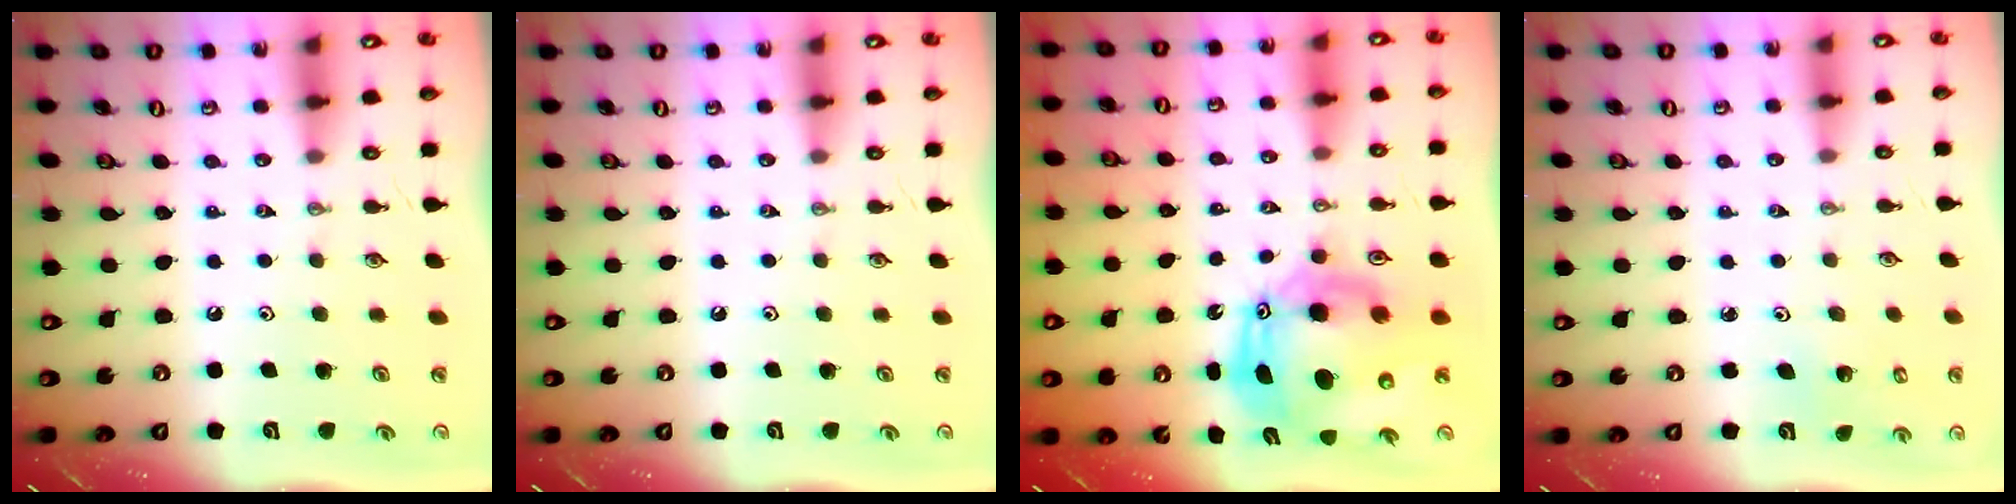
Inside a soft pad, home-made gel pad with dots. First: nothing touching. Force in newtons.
{"total": 0.0}
{"total": 15.9, "press": 15.7, "slide": 2.6}
{"total": 1.8, "press": 1.8, "slide": 0.1}